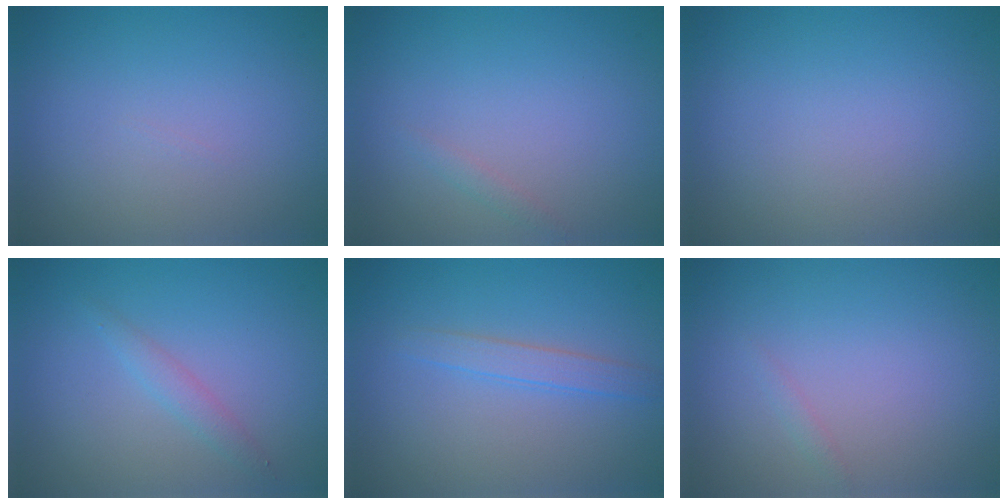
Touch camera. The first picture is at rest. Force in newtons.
{"total": 0.7, "press": 0.7, "slide": 0.1}
{"total": 0.0}
{"total": 1.4, "press": 1.4, "slide": 0.0}
{"total": 1.7, "press": 1.7, "slide": 0.1}
{"total": 0.6, "press": 0.6, "slide": 0.1}